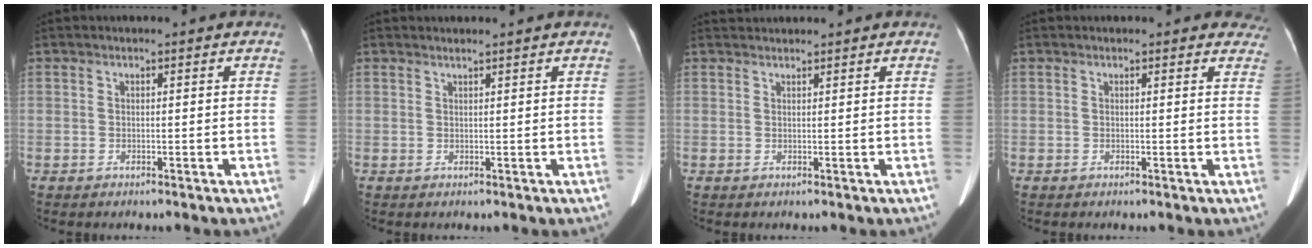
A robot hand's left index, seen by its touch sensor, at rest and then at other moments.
{"total": 1.7, "force": [1.6, -0.3, 0.4], "torque": [-0.014, 0.006, 0.026]}
{"total": 2.2, "force": [2.2, 0.3, 0.0], "torque": [-0.009, 0.029, 0.039]}
{"total": 7.2, "force": [6.7, 2.6, 1.1], "torque": [0.022, 0.005, 0.043]}